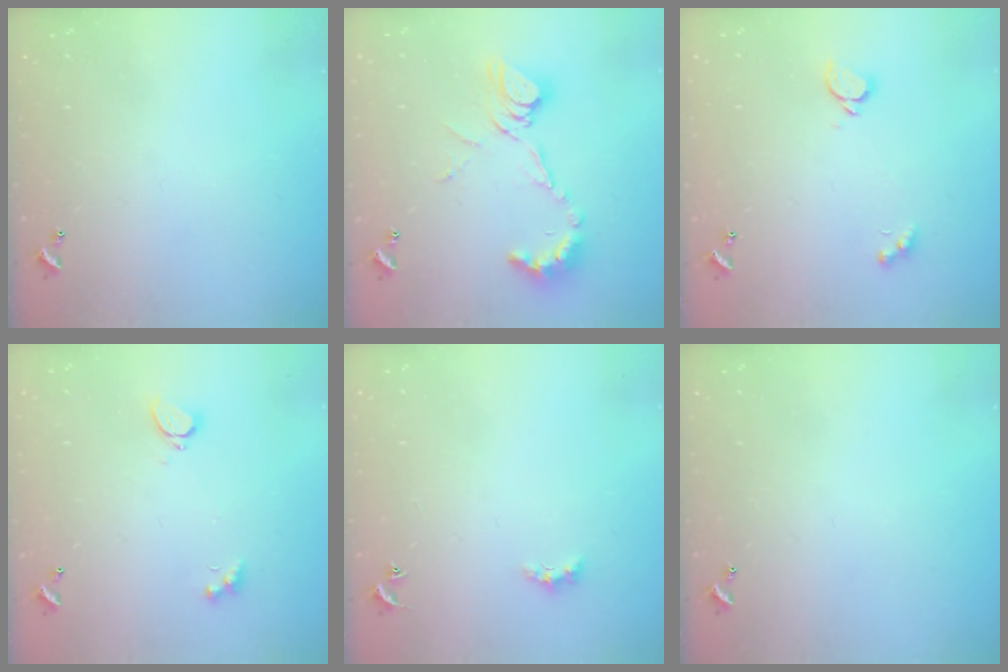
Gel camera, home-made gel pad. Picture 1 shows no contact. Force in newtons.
{"total": 14.0, "press": 13.9, "slide": 1.5}
{"total": 1.9, "press": 1.7, "slide": 0.8}
{"total": 1.9, "press": 1.8, "slide": 0.6}
{"total": 1.5, "press": 1.4, "slide": 0.5}
{"total": 0.0}